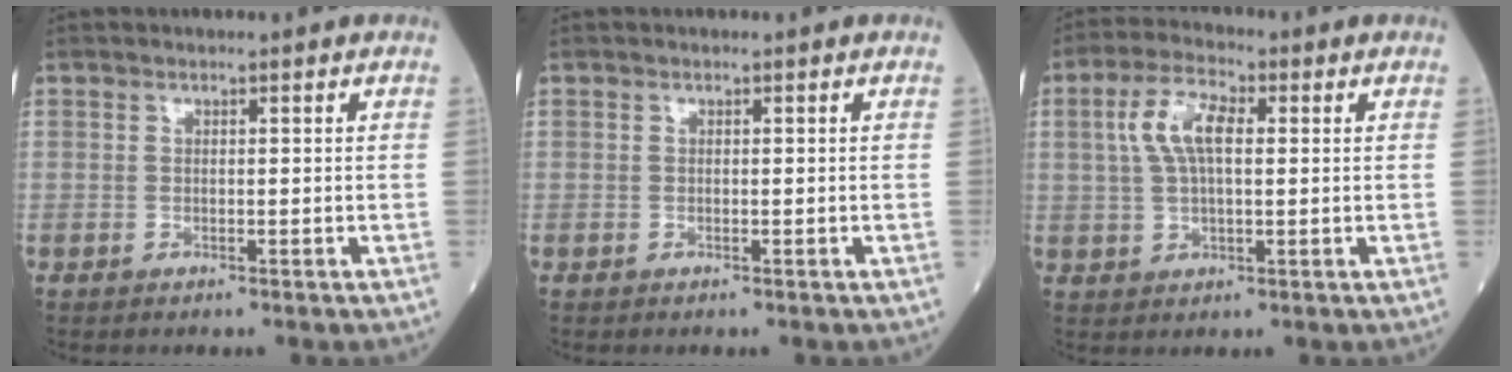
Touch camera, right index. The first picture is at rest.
{"total": 0.0}
{"total": 6.9, "force": [1.6, 2.7, 6.2], "torque": [-0.132, 0.016, 0.031]}